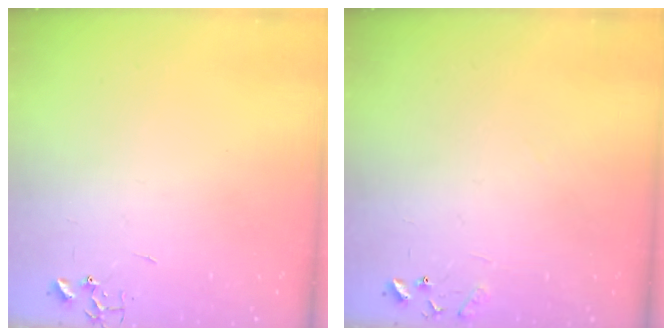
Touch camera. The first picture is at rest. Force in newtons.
{"total": 8.3, "press": 8.3, "slide": 0.6}